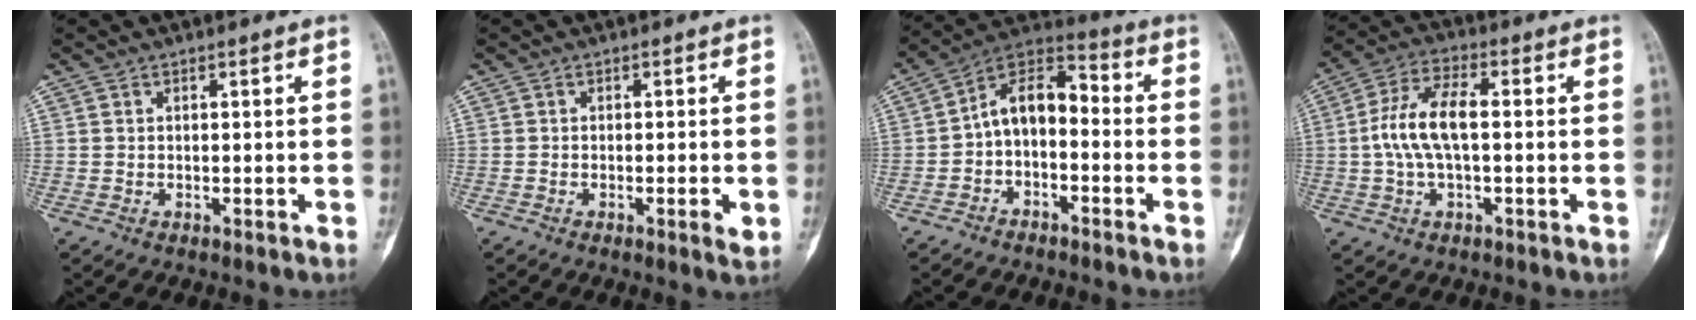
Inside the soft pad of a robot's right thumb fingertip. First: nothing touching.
{"total": 2.6, "force": [-0.6, 0.5, 2.5], "torque": [-0.042, -0.006, -0.011]}
{"total": 10.1, "force": [-1.8, 6.2, 7.8], "torque": [-0.116, 0.057, -0.047]}
{"total": 10.4, "force": [0.0, 4.6, 9.3], "torque": [-0.199, 0.028, -0.002]}